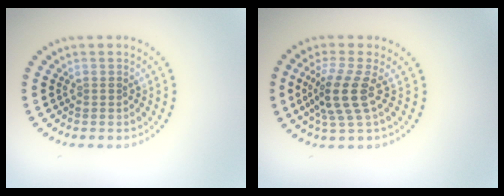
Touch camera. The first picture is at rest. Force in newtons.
{"total": 3.8, "press": 2.9, "slide": 2.5}